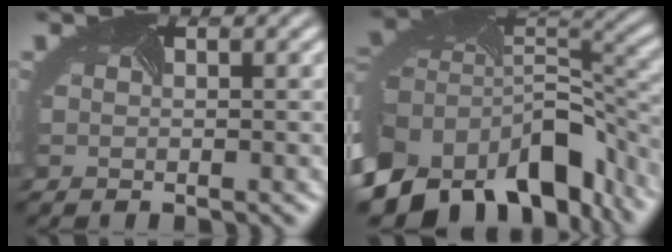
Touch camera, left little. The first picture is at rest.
{"total": 17.2, "force": [-9.1, 9.1, 11.4], "torque": [-0.229, -0.048, -0.118]}